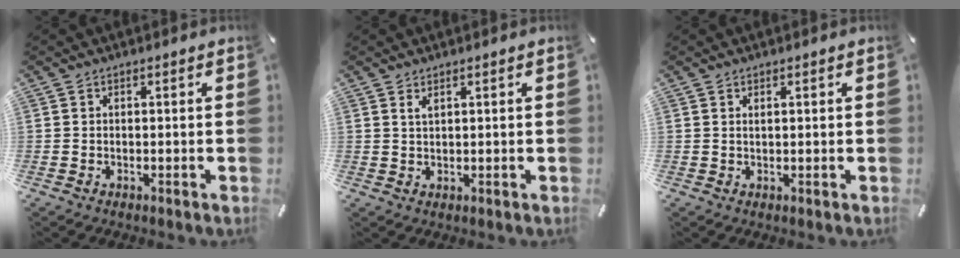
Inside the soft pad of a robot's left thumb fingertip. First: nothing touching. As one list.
[{"total": 1.4, "force": [1.0, 0.4, 1.0], "torque": [-0.021, -0.002, 0.019]}, {"total": 0.7, "force": [0.3, 0.2, 0.6], "torque": [-0.012, 0.000, 0.006]}]